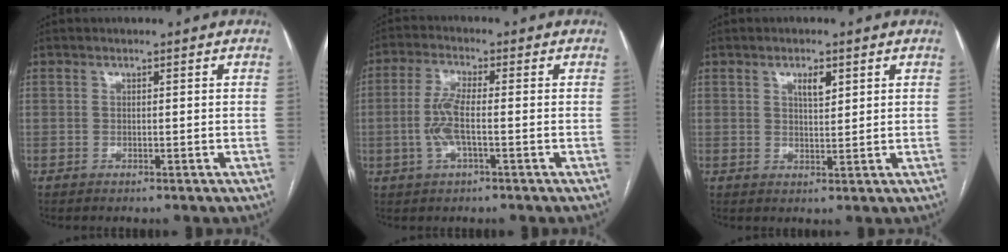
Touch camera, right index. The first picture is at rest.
{"total": 5.8, "force": [-1.0, 1.2, 5.6], "torque": [-0.127, 0.003, -0.023]}
{"total": 2.9, "force": [1.4, 1.0, 2.3], "torque": [-0.037, -0.001, 0.025]}